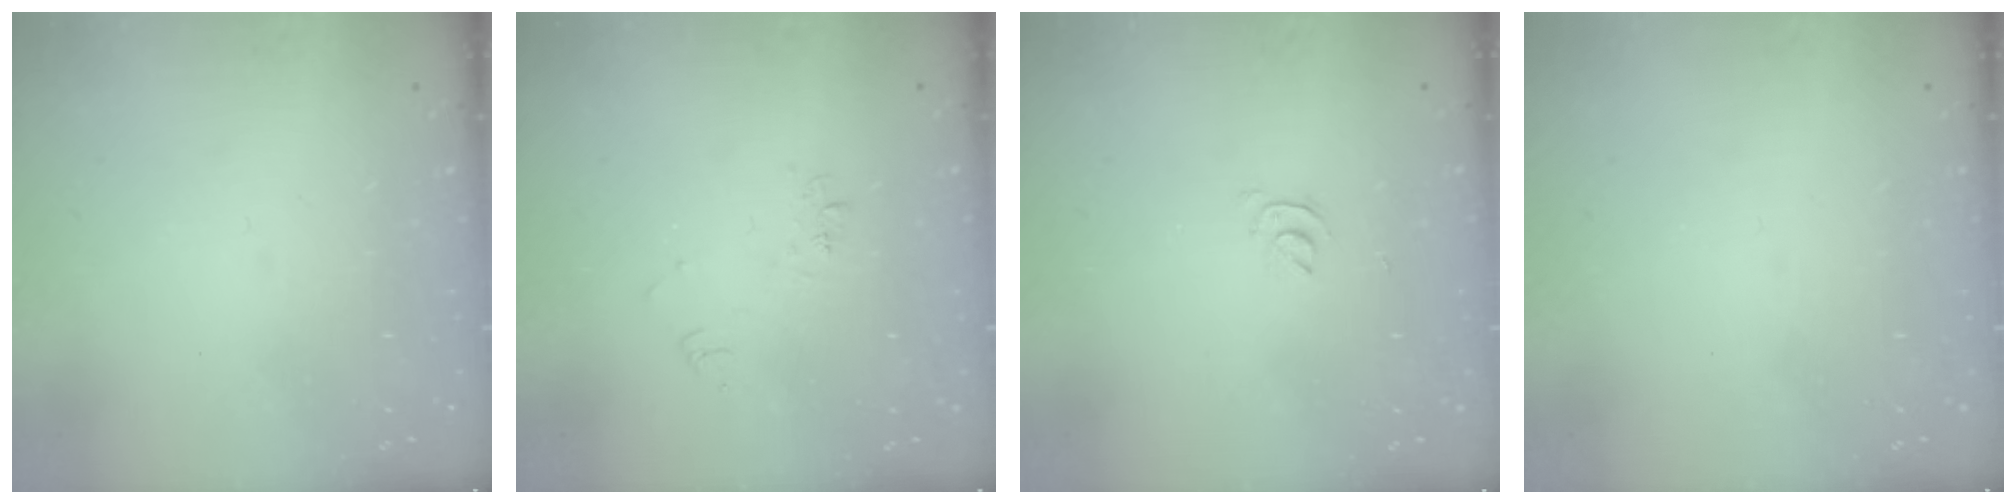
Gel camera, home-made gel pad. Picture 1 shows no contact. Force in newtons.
{"total": 6.2, "press": 6.2, "slide": 0.5}
{"total": 2.9, "press": 2.9, "slide": 0.5}
{"total": 0.0}